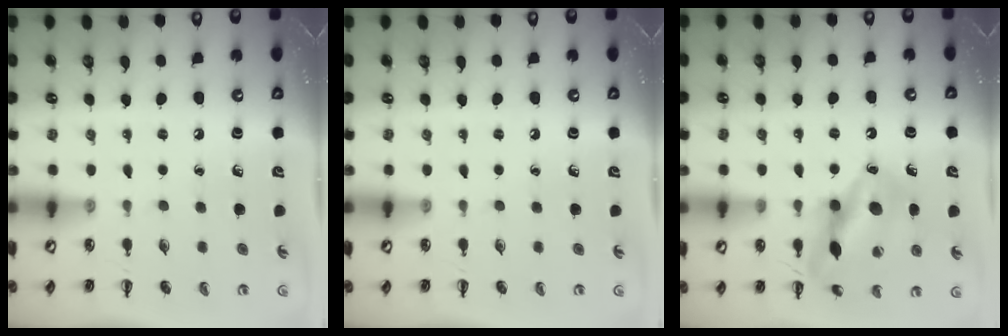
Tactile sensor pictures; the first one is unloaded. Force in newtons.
{"total": 0.0}
{"total": 14.6, "press": 14.4, "slide": 2.0}